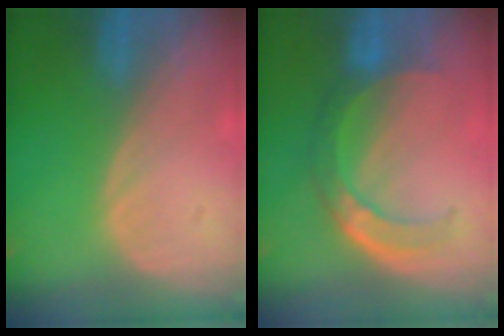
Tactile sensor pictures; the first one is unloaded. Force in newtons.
{"total": 7.0, "press": 6.3, "slide": 3.1}